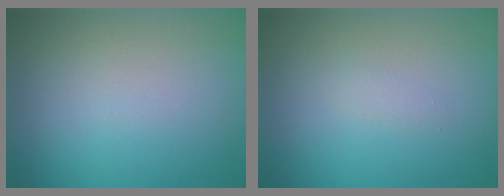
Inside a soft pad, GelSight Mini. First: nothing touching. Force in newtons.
{"total": 0.6, "press": 0.6, "slide": 0.0}